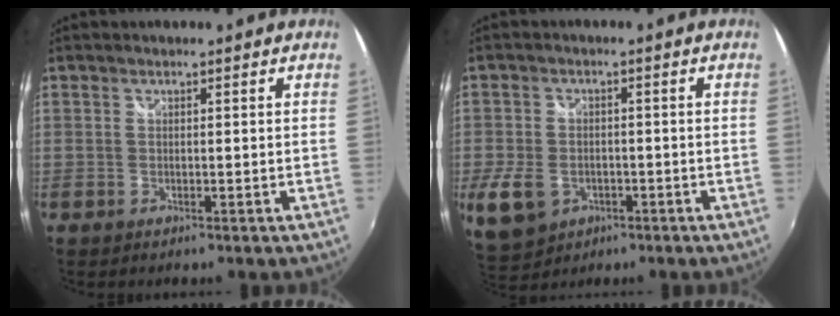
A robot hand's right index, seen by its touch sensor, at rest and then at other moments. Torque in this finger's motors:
{"motor_torque": [1.01, -0.27, 0.43, 0.04]}